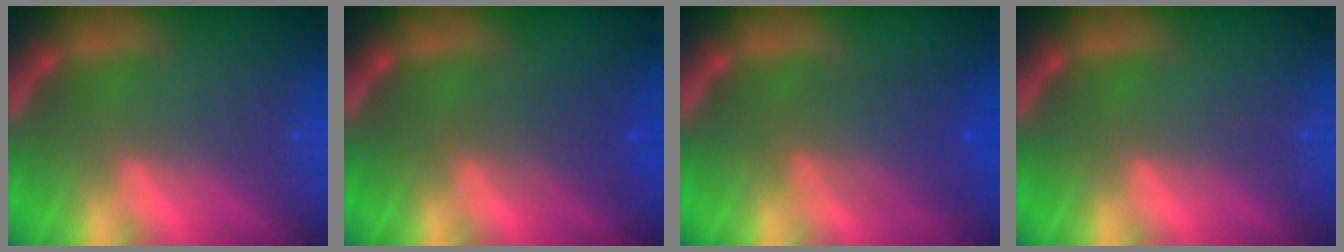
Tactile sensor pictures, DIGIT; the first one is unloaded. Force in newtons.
{"total": 2.5}
{"total": 4.6}
{"total": 0.0}